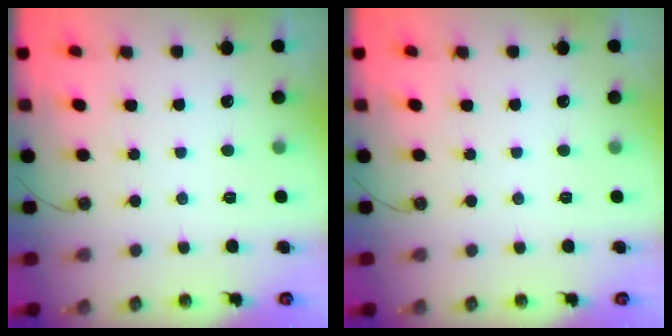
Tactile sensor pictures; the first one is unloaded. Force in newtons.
{"total": 0.0}